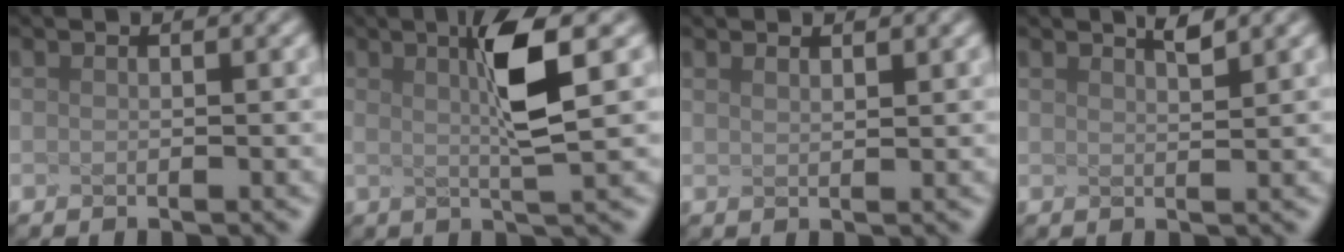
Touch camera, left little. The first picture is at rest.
{"total": 3.6, "force": [-0.3, -0.8, 3.5], "torque": [-0.098, -0.002, 0.033]}
{"total": 1.1, "force": [0.9, 0.2, 0.5], "torque": [-0.006, 0.011, 0.012]}
{"total": 0.9, "force": [0.2, -0.9, -0.1], "torque": [-0.011, 0.001, 0.027]}